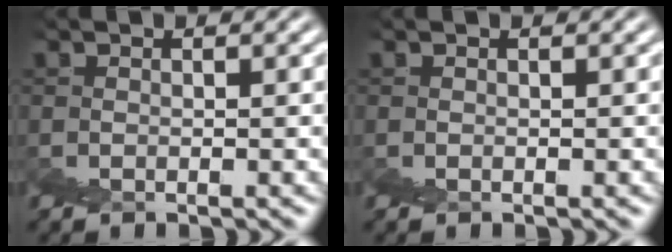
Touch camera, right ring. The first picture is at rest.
{"total": 0.0}